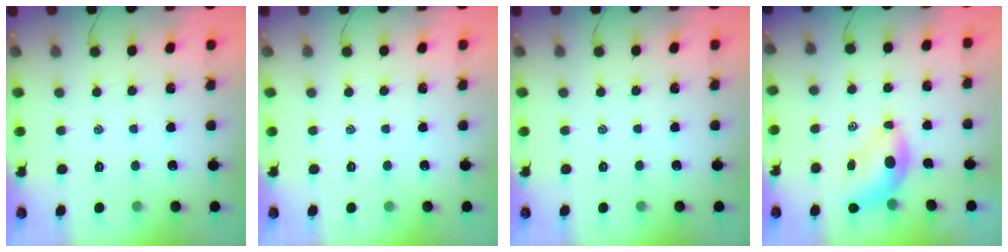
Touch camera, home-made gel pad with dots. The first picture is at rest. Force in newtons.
{"total": 0.0}
{"total": 0.0}
{"total": 6.6, "press": 6.5, "slide": 1.5}